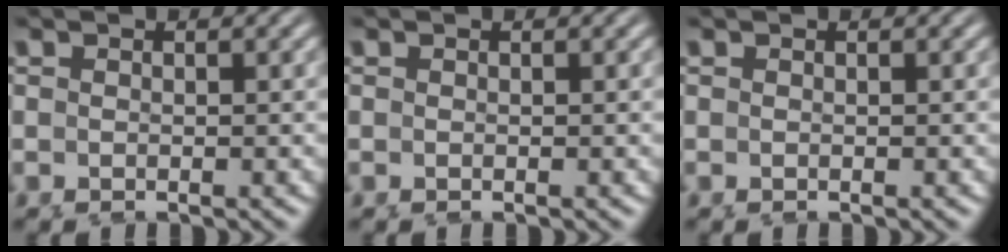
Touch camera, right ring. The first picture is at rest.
{"total": 0.0}
{"total": 0.0}